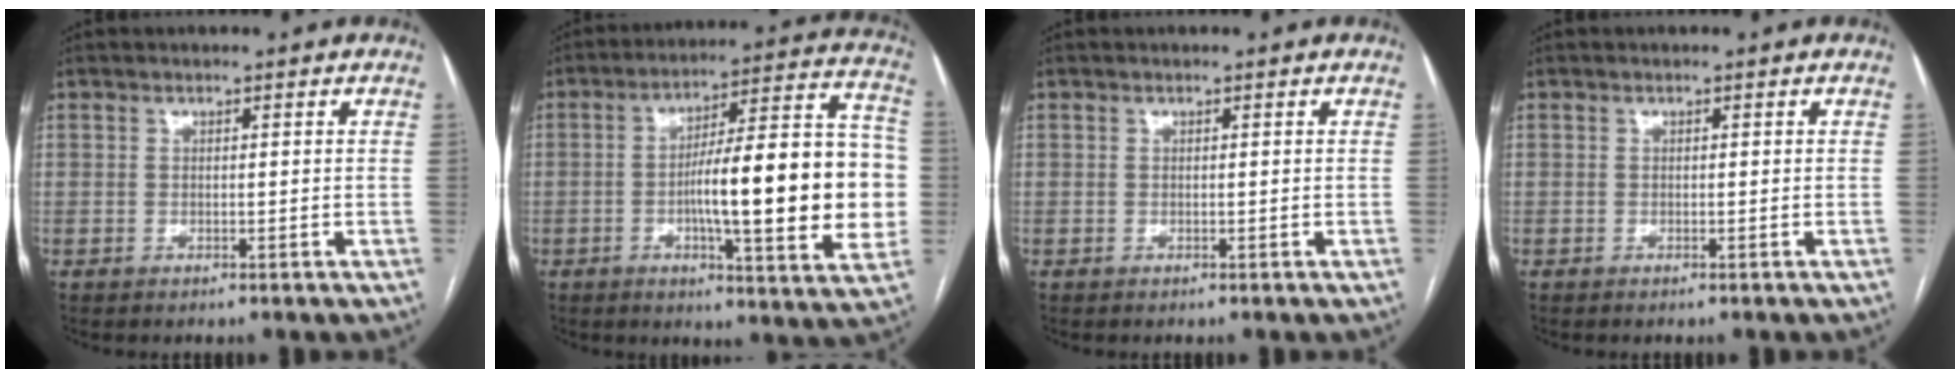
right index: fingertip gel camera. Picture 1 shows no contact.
{"total": 21.8, "force": [-2.5, 3.6, 21.4], "torque": [-0.265, 0.032, -0.032]}
{"total": 0.0}
{"total": 0.0}